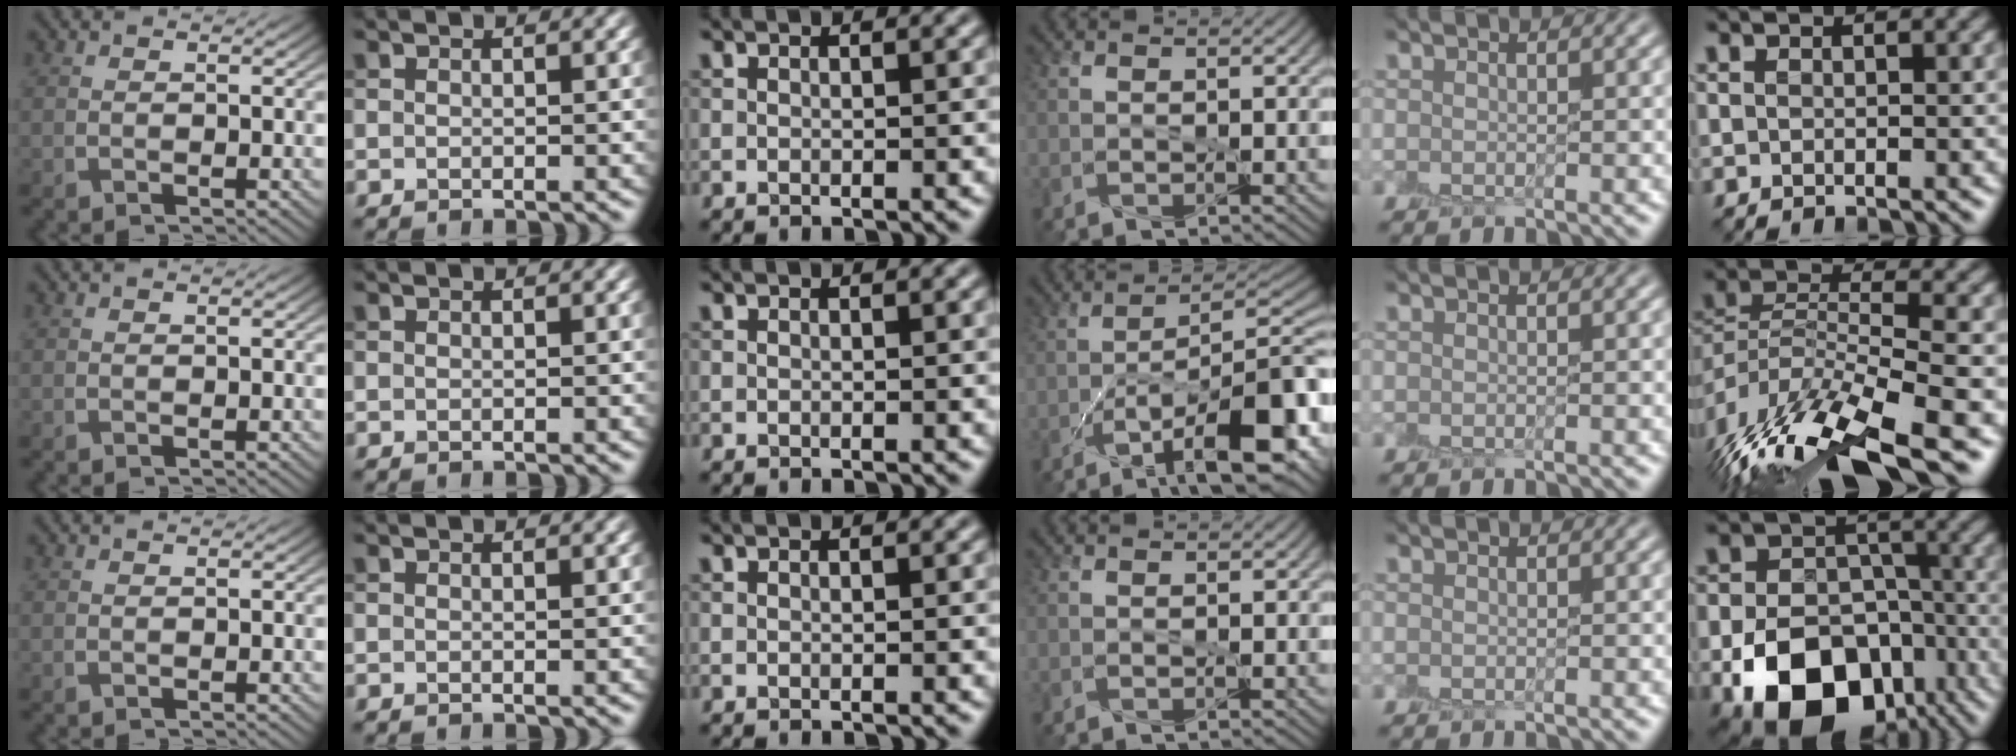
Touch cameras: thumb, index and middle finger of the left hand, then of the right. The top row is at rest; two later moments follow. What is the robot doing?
{"motion": "peel", "object": "lint roller sheet"}